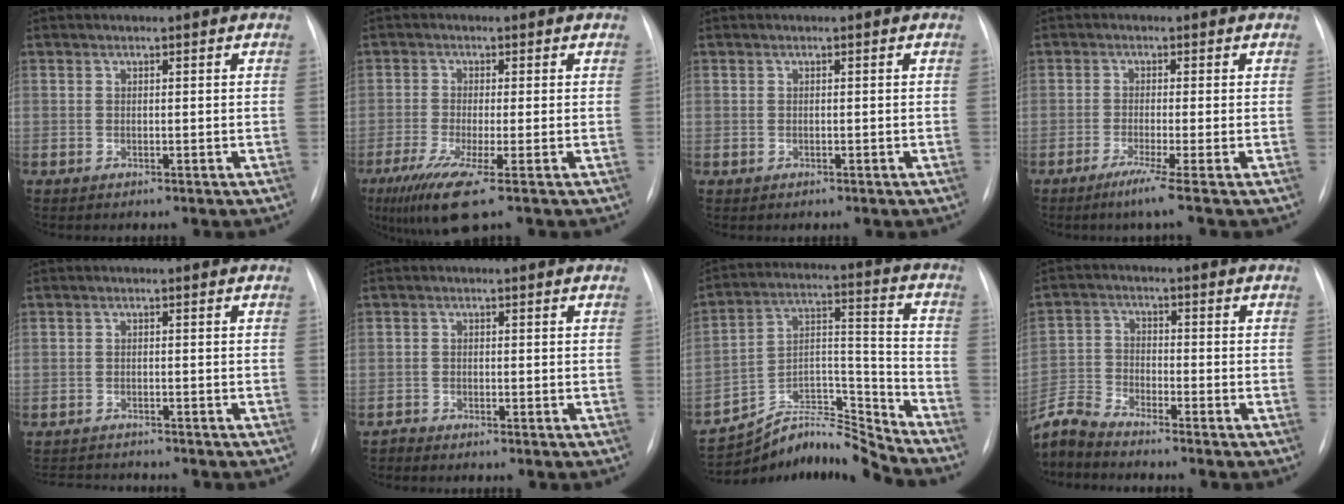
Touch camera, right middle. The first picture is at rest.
{"total": 7.2, "force": [-4.2, -0.2, 5.9], "torque": [-0.111, -0.026, -0.078]}
{"total": 0.0}
{"total": 3.7, "force": [-2.3, -1.4, 2.5], "torque": [-0.050, -0.012, -0.050]}
{"total": 5.2, "force": [-5.1, 0.6, 0.8], "torque": [-0.010, -0.006, -0.079]}
{"total": 1.0, "force": [-1.0, 0.0, -0.3], "torque": [0.006, -0.005, -0.022]}
{"total": 12.7, "force": [-12.6, -1.7, -0.2], "torque": [0.008, 0.065, -0.225]}
{"total": 8.3, "force": [-8.1, 0.4, 1.6], "torque": [-0.044, -0.001, -0.166]}